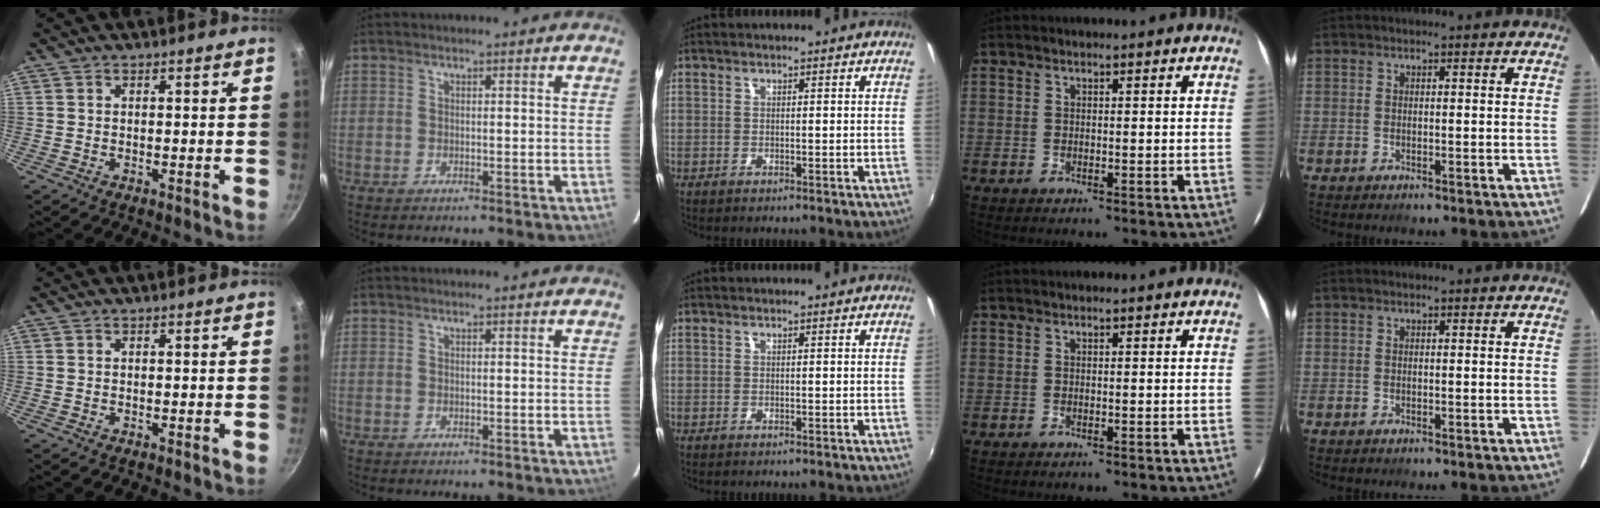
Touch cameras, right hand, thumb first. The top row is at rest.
{}